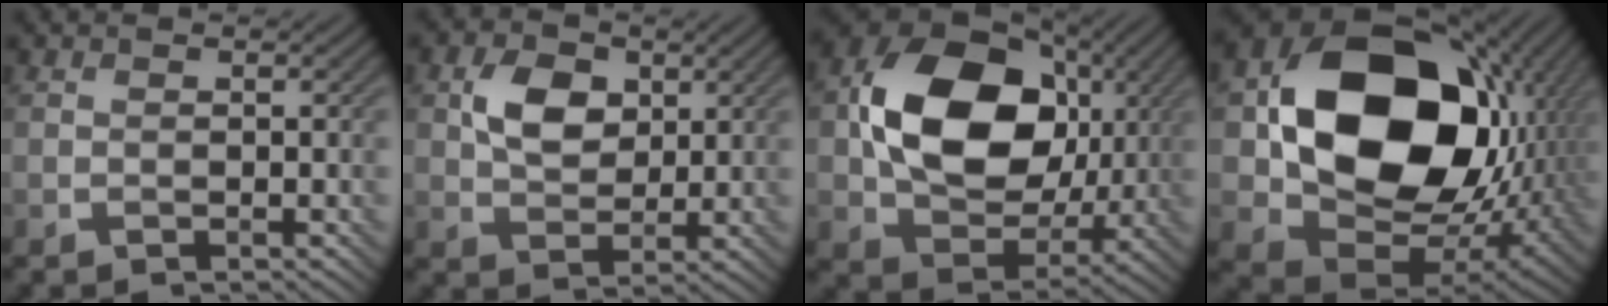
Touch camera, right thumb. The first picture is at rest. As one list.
[{"total": 5.9, "force": [1.8, 4.2, 3.8], "torque": [-0.078, 0.003, 0.029]}, {"total": 16.2, "force": [2.5, 12.1, 10.4], "torque": [-0.196, 0.006, 0.049]}, {"total": 19.2, "force": [3.1, 14.9, 11.8], "torque": [-0.237, -0.026, 0.081]}]